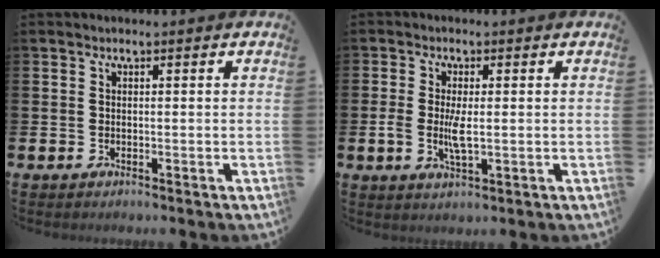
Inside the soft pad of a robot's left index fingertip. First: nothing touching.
{"total": 3.9, "force": [0.2, 1.5, 3.5], "torque": [-0.049, -0.004, -0.001]}